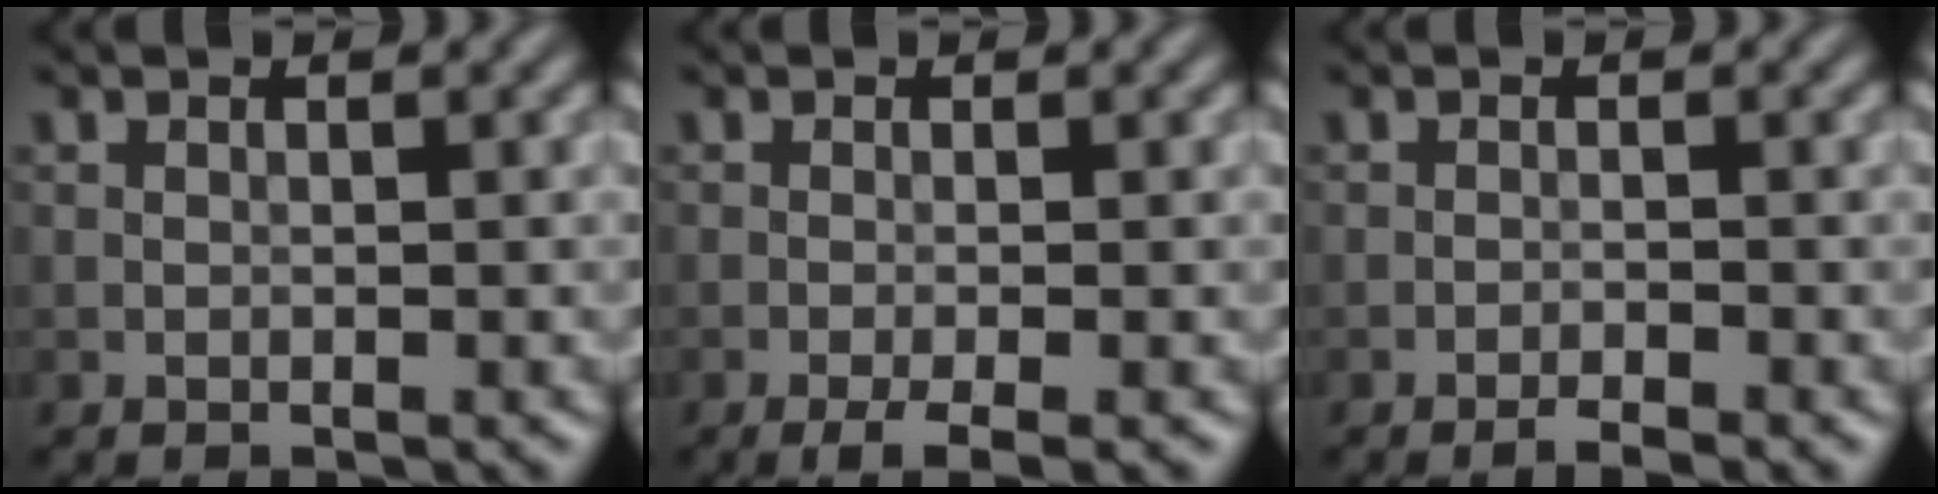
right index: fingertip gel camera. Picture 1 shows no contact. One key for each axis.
{"total": 2.6, "fx": -1.3, "fy": 0.5, "fz": 2.2, "tx": -0.039, "ty": -0.001, "tz": -0.027}
{"total": 1.7, "fx": -1.2, "fy": 0.2, "fz": 1.1, "tx": -0.020, "ty": 0.003, "tz": -0.024}